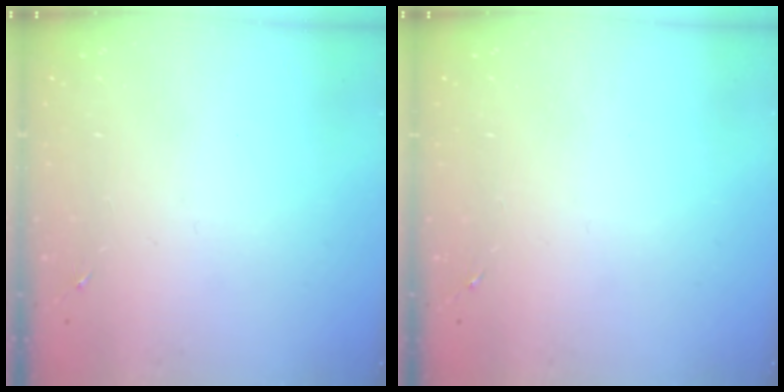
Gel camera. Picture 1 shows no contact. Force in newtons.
{"total": 0.0}